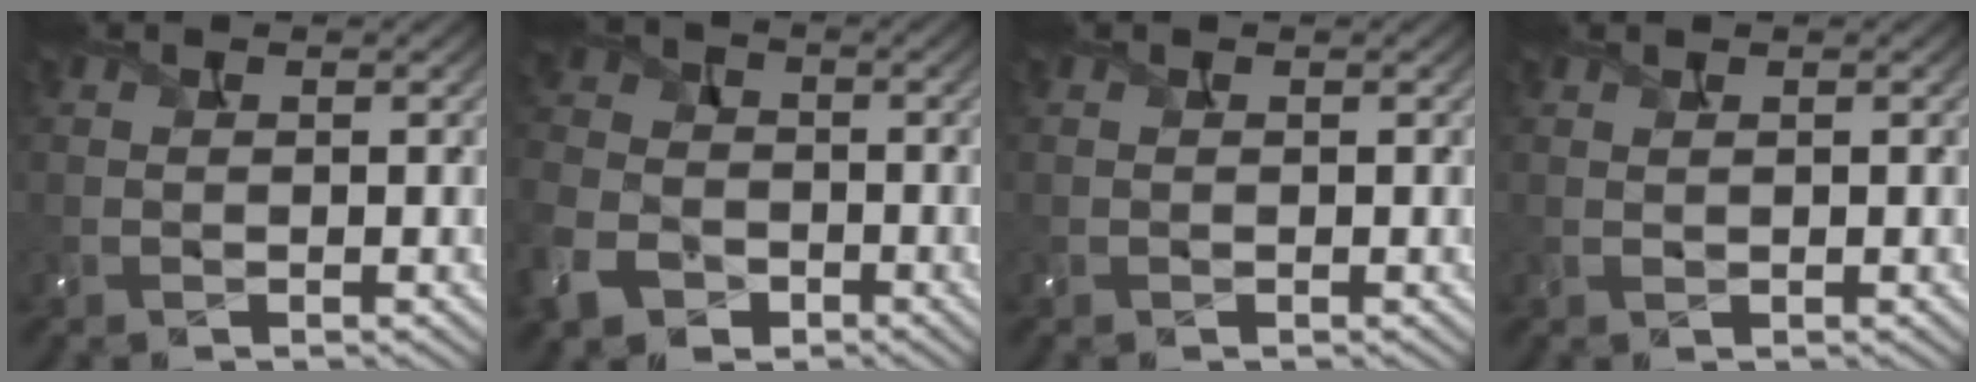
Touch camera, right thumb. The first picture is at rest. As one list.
[{"total": 8.9, "force": [-4.3, 6.6, 4.1], "torque": [-0.132, -0.026, -0.100]}, {"total": 0.0}, {"total": 0.6, "force": [0.4, 0.0, 0.4], "torque": [-0.011, 0.004, 0.008]}]